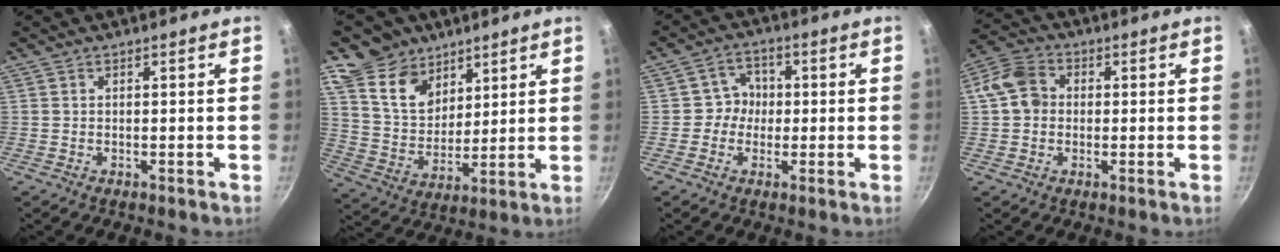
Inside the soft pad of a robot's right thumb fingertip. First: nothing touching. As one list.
[{"total": 12.3, "force": [8.0, 8.6, 3.7], "torque": [-0.017, -0.061, 0.148]}, {"total": 4.8, "force": [-0.3, 4.6, 1.5], "torque": [0.017, 0.013, -0.015]}, {"total": 3.7, "force": [-0.1, 3.2, 1.9], "torque": [-0.029, 0.010, -0.016]}]